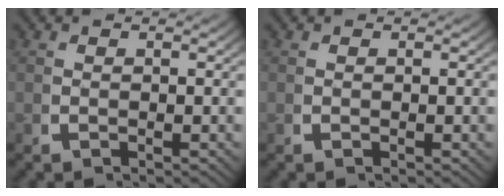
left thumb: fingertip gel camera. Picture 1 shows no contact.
{"total": 0.0}